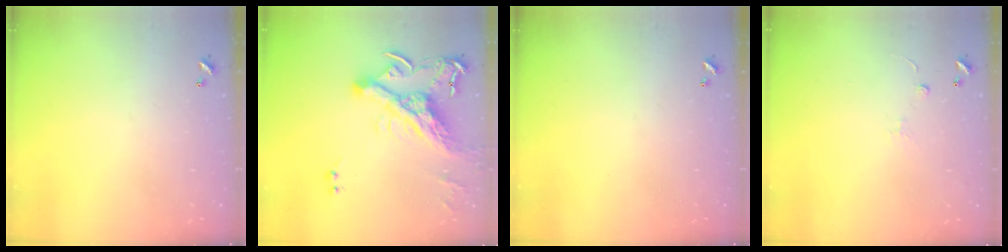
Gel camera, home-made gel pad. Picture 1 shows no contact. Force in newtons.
{"total": 14.9, "press": 14.7, "slide": 2.3}
{"total": 0.0}
{"total": 1.6, "press": 1.5, "slide": 0.4}